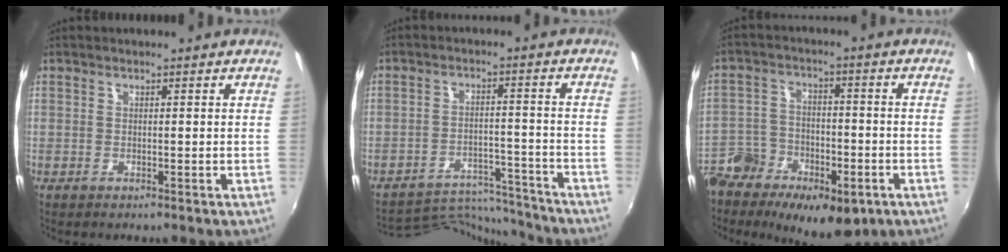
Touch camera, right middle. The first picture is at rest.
{"total": 14.0, "force": [-13.7, 1.8, 2.2], "torque": [-0.056, 0.013, -0.203]}
{"total": 16.5, "force": [-10.4, 9.3, 8.9], "torque": [-0.196, -0.003, -0.170]}